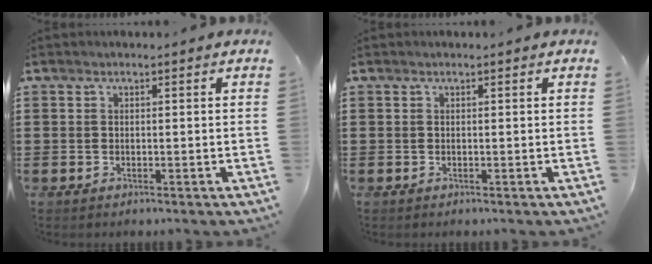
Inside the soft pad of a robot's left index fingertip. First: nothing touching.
{"total": 0.0}